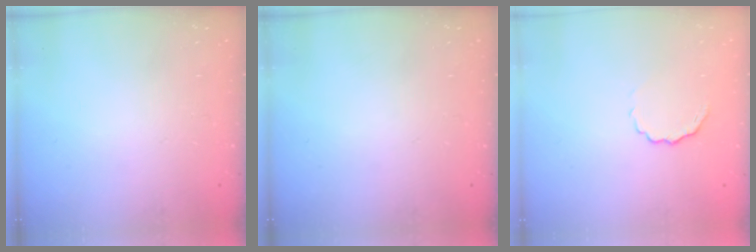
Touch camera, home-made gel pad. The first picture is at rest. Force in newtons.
{"total": 0.0}
{"total": 3.9, "press": 3.9, "slide": 0.8}